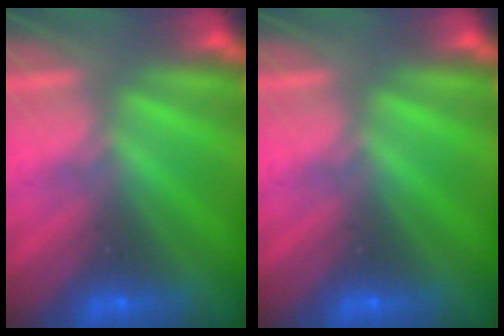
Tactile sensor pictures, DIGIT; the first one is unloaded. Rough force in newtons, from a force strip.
{"total": 0.0}